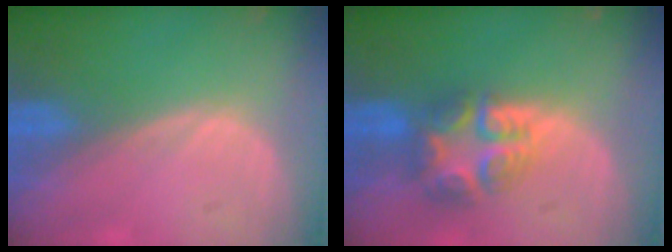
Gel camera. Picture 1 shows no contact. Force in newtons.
{"total": 7.6, "press": 6.7, "slide": 3.6}